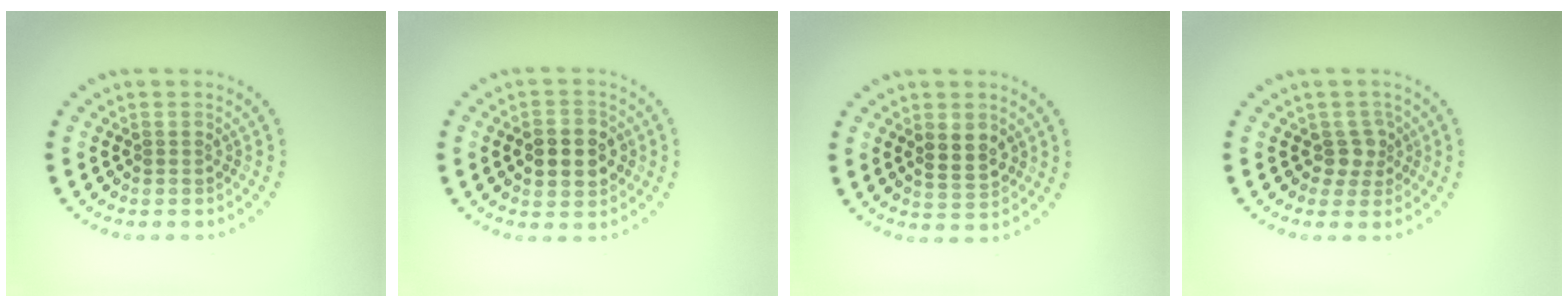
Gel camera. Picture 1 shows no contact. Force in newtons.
{"total": 4.1, "press": 4.1, "slide": 0.2}
{"total": 2.7, "press": 2.7, "slide": 0.5}
{"total": 1.9, "press": 1.4, "slide": 1.3}